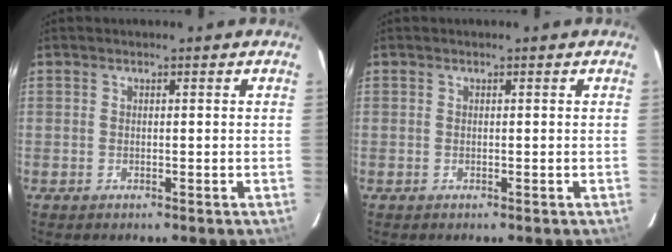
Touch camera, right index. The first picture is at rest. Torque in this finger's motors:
{"motor_torque": [0.00, 0.00, -0.02, 0.00]}